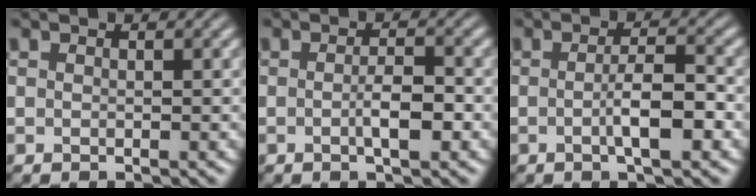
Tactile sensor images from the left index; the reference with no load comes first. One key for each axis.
{"total": 2.8, "fx": -0.6, "fy": 0.7, "fz": 2.6, "tx": -0.045, "ty": 0.000, "tz": -0.011}
{"total": 3.8, "fx": -0.8, "fy": 0.7, "fz": 3.7, "tx": -0.062, "ty": 0.002, "tz": -0.015}